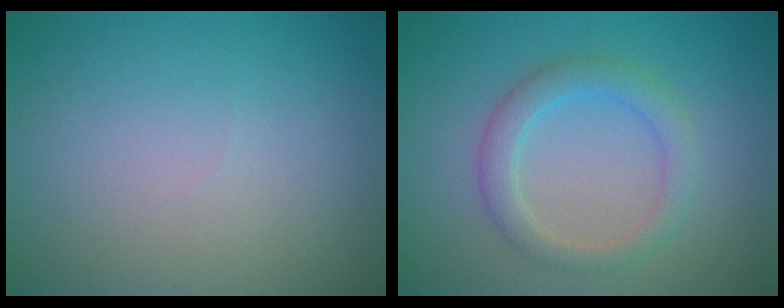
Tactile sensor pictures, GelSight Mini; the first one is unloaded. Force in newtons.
{"total": 1.9, "press": 1.9, "slide": 0.2}